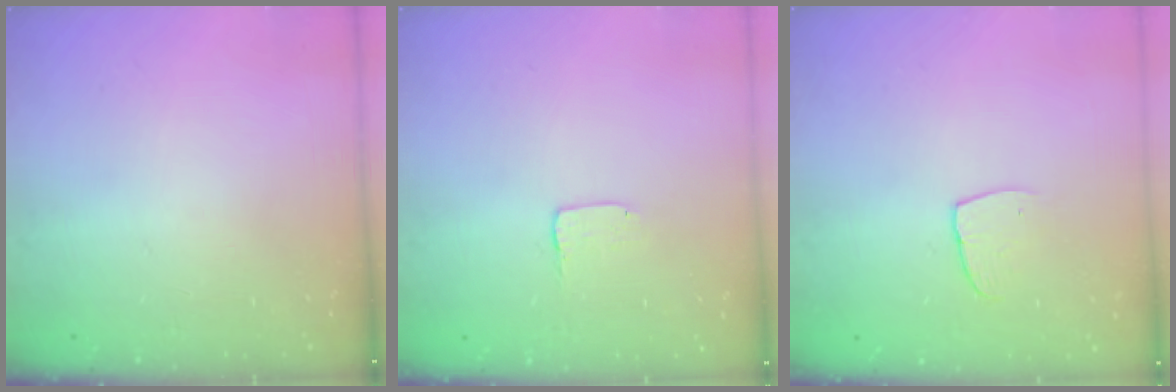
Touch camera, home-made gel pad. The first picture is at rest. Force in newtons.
{"total": 1.3, "press": 1.2, "slide": 0.1}
{"total": 6.4, "press": 6.4, "slide": 0.3}